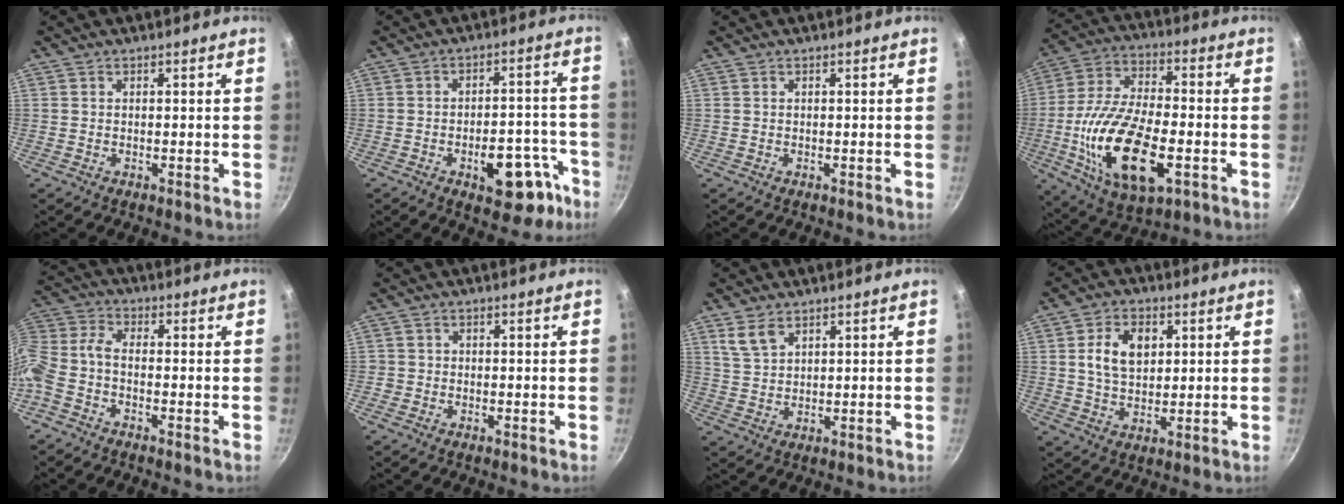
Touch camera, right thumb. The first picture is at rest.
{"total": 13.3, "force": [-6.5, 6.8, 9.5], "torque": [-0.068, 0.051, -0.077]}
{"total": 0.0}
{"total": 21.2, "force": [-5.4, 10.0, 17.8], "torque": [-0.337, 0.015, -0.097]}
{"total": 6.6, "force": [-2.8, 3.6, 4.8], "torque": [-0.120, 0.034, -0.075]}
{"total": 1.3, "force": [-0.4, 1.2, 0.2], "torque": [0.000, 0.004, -0.009]}
{"total": 4.5, "force": [2.8, 2.5, 2.5], "torque": [-0.042, -0.011, 0.060]}
{"total": 8.8, "force": [2.2, 5.9, 6.1], "torque": [-0.089, -0.004, 0.038]}